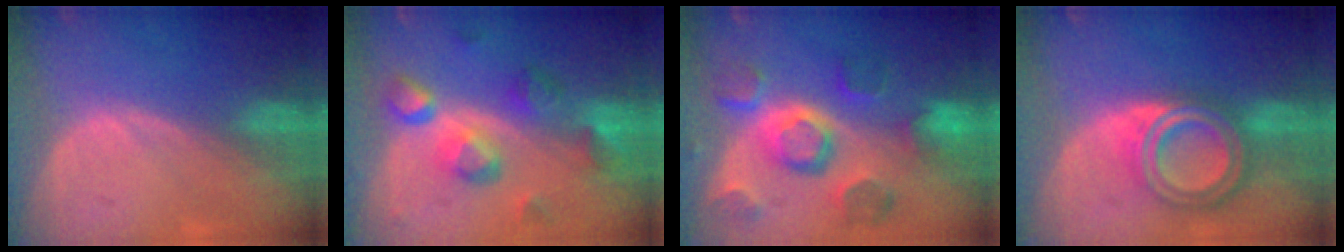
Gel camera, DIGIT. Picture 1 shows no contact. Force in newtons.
{"total": 9.4, "press": 8.3, "slide": 4.4}
{"total": 11.4, "press": 10.1, "slide": 5.3}
{"total": 7.9, "press": 7.9, "slide": 0.5}